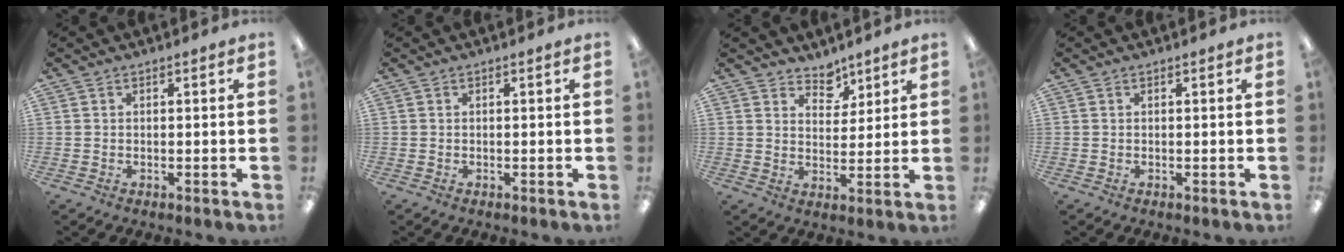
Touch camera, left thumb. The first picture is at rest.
{"total": 0.0}
{"total": 5.5, "force": [4.7, 2.8, 0.6], "torque": [0.003, -0.034, 0.082]}
{"total": 0.0}